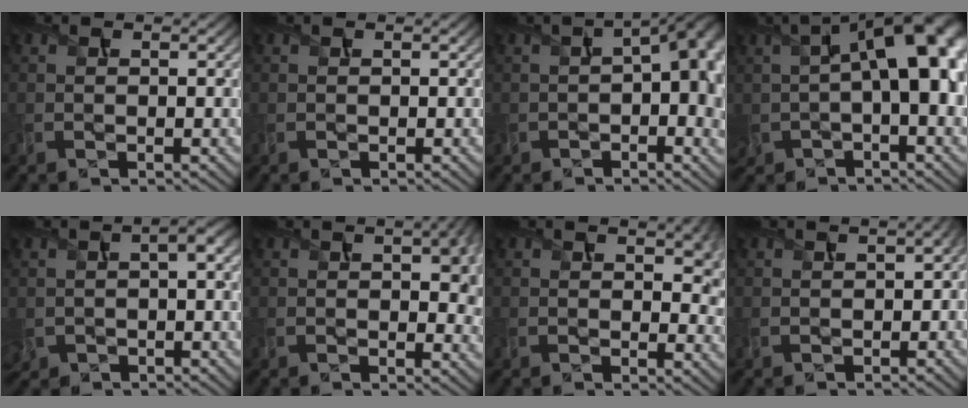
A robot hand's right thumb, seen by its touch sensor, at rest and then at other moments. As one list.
[{"total": 0.0}, {"total": 12.1, "force": [0.1, 6.3, 10.3], "torque": [-0.158, -0.020, 0.015]}, {"total": 14.9, "force": [1.6, 7.3, 12.8], "torque": [-0.212, -0.001, 0.041]}, {"total": 4.5, "force": [-0.1, 2.6, 3.7], "torque": [-0.083, -0.003, -0.005]}, {"total": 9.7, "force": [2.0, 4.5, 8.3], "torque": [-0.111, 0.003, 0.036]}, {"total": 7.0, "force": [2.1, 3.8, 5.5], "torque": [-0.082, -0.008, 0.037]}, {"total": 3.0, "force": [0.2, 1.3, 2.7], "torque": [-0.040, 0.000, 0.004]}]